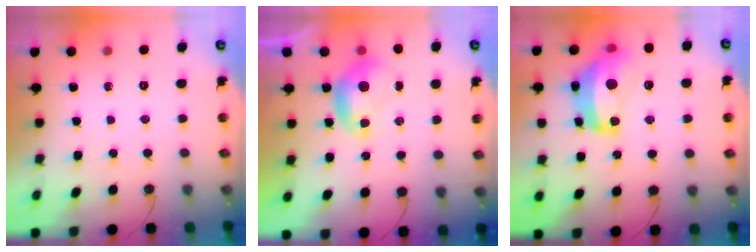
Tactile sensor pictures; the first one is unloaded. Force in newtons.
{"total": 0.0}
{"total": 11.4, "press": 11.4, "slide": 0.8}